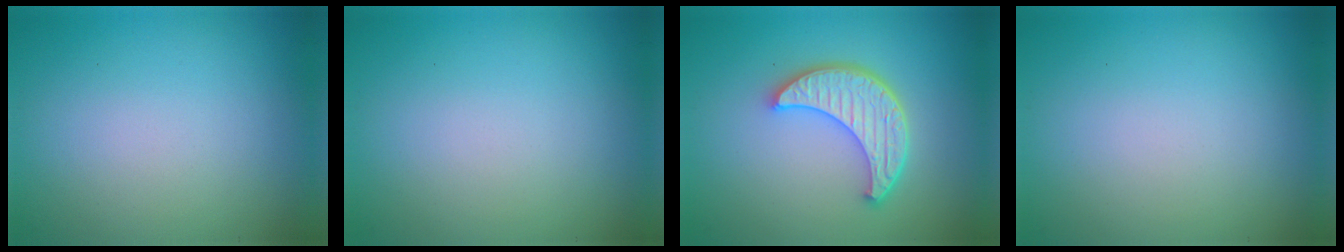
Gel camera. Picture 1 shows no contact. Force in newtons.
{"total": 0.0}
{"total": 5.2, "press": 4.1, "slide": 3.3}
{"total": 0.0}